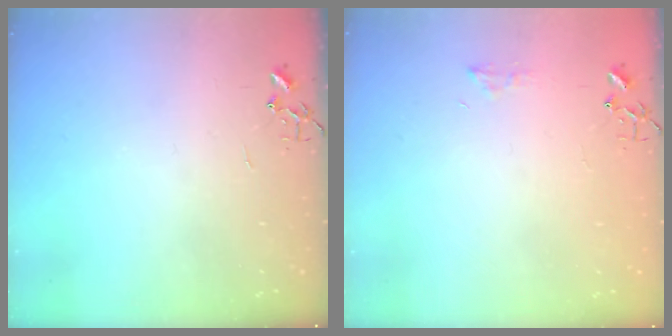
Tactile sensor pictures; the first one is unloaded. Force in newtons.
{"total": 6.1, "press": 6.1, "slide": 0.3}